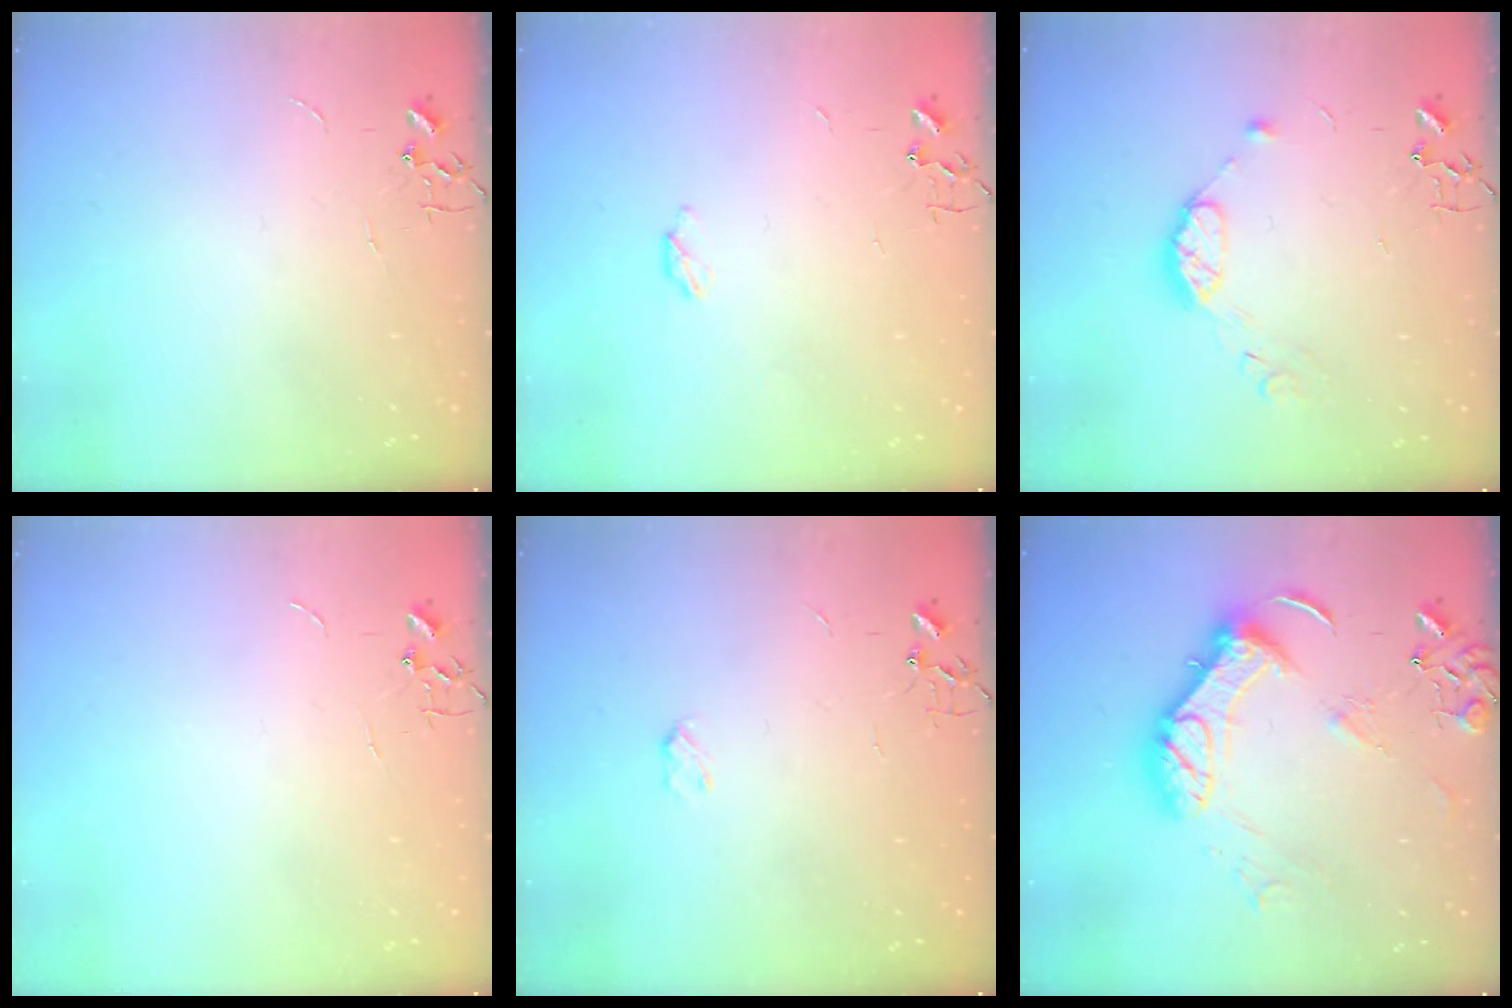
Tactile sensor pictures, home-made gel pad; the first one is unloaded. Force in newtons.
{"total": 2.8, "press": 2.7, "slide": 0.5}
{"total": 9.2, "press": 9.2, "slide": 0.7}
{"total": 0.0}
{"total": 2.8, "press": 2.8, "slide": 0.5}
{"total": 16.9, "press": 16.7, "slide": 2.1}